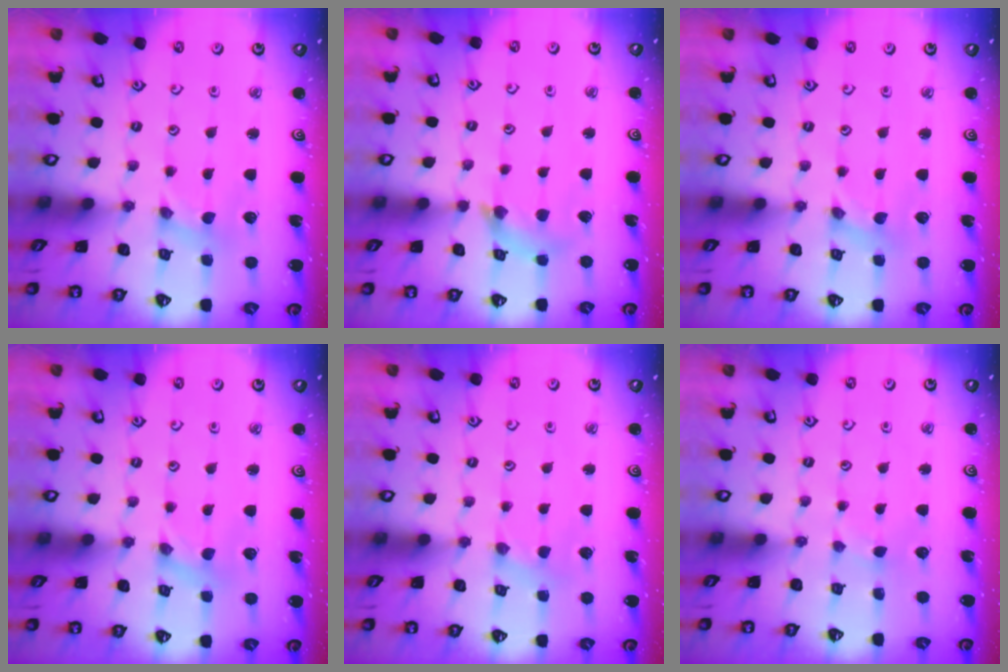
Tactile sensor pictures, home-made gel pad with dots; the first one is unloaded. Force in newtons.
{"total": 7.7, "press": 7.7, "slide": 0.9}
{"total": 0.0}
{"total": 0.0}
{"total": 2.2, "press": 2.2, "slide": 0.4}
{"total": 1.0, "press": 0.9, "slide": 0.2}